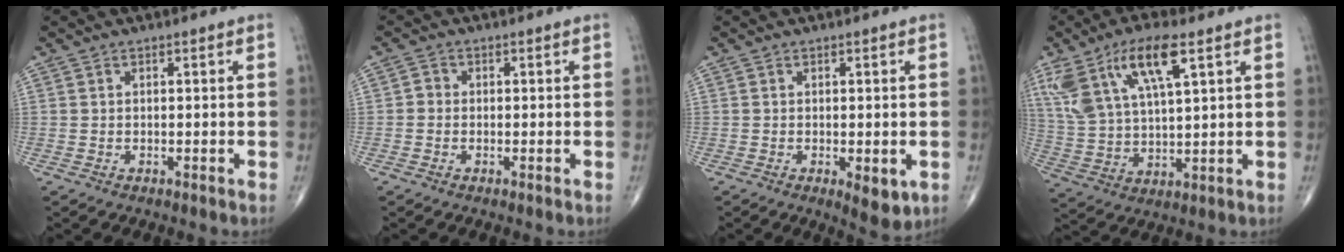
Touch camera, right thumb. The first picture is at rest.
{"total": 1.4, "force": [-0.3, 1.3, 0.6], "torque": [-0.002, 0.004, -0.011]}
{"total": 4.7, "force": [-1.3, 1.9, 4.1], "torque": [-0.048, -0.011, -0.013]}
{"total": 15.2, "force": [7.5, 5.1, 12.1], "torque": [-0.243, -0.010, 0.149]}